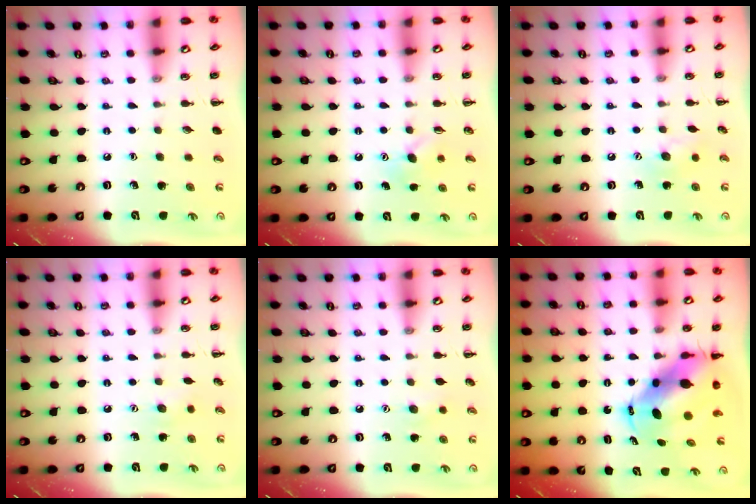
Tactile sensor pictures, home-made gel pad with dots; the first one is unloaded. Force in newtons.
{"total": 4.8, "press": 4.7, "slide": 1.1}
{"total": 7.7, "press": 7.7, "slide": 1.1}
{"total": 4.4, "press": 4.3, "slide": 0.9}
{"total": 5.4, "press": 5.3, "slide": 1.0}
{"total": 9.3, "press": 9.0, "slide": 2.4}